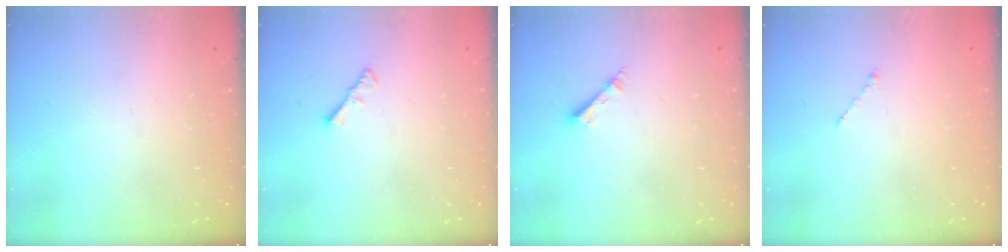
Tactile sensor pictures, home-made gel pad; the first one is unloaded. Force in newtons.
{"total": 1.1, "press": 1.1, "slide": 0.4}
{"total": 2.5, "press": 2.5, "slide": 0.1}
{"total": 1.0, "press": 0.9, "slide": 0.3}